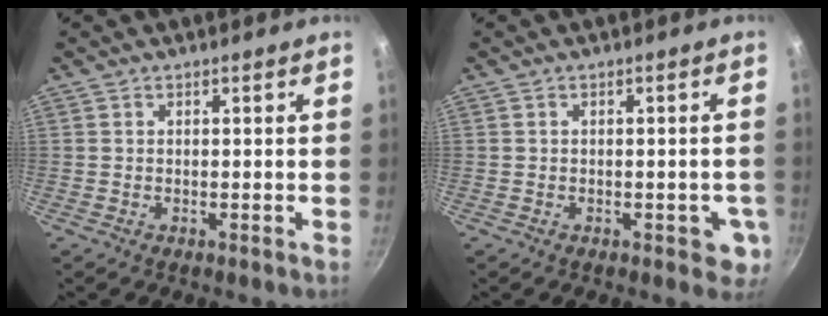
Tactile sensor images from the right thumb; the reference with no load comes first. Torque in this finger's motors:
{"motor_torque": [0.55, 0.81, -0.17, 0.04, 0.07]}